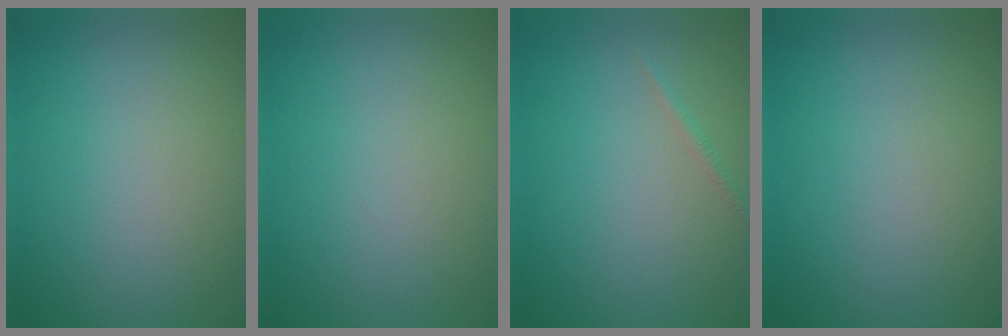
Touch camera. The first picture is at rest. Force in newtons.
{"total": 0.0}
{"total": 0.7, "press": 0.7, "slide": 0.0}
{"total": 0.0}